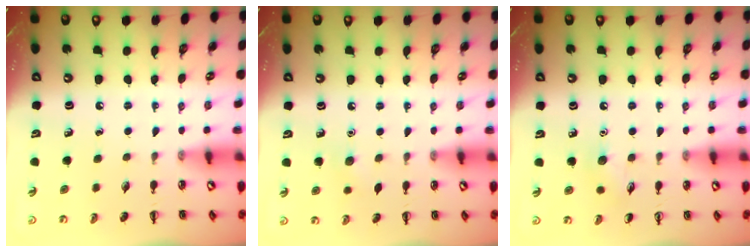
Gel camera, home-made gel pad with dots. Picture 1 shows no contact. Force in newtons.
{"total": 4.9, "press": 4.8, "slide": 1.1}
{"total": 5.6, "press": 5.3, "slide": 1.8}